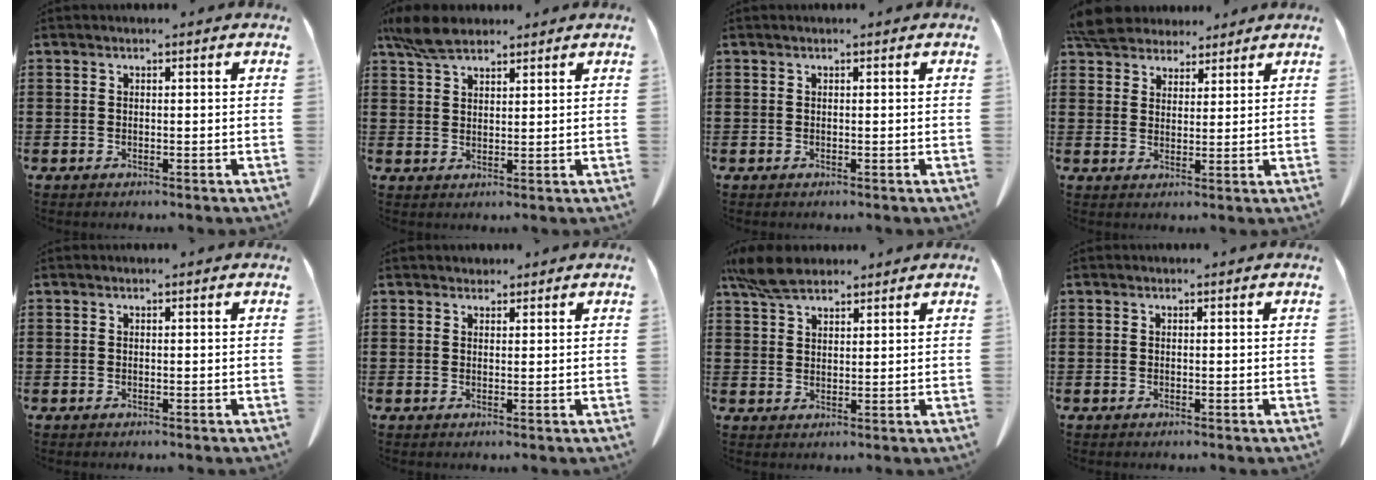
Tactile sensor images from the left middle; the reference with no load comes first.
{"total": 5.5, "force": [4.3, 2.0, 2.7], "torque": [-0.064, 0.000, 0.083]}
{"total": 0.0}
{"total": 5.9, "force": [5.4, 1.9, 1.4], "torque": [-0.048, -0.009, 0.103]}
{"total": 0.0}
{"total": 1.5, "force": [1.4, 0.6, 0.1], "torque": [-0.006, 0.001, 0.028]}
{"total": 6.0, "force": [4.8, 2.1, 2.9], "torque": [-0.070, -0.004, 0.092]}
{"total": 0.0}